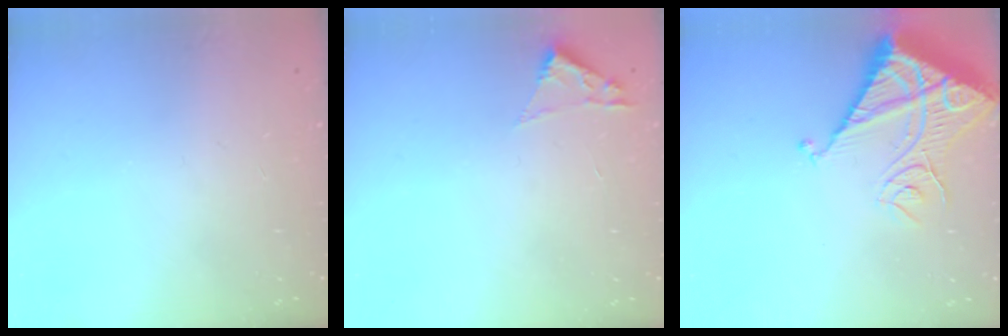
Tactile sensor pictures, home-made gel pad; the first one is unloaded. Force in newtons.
{"total": 1.8, "press": 1.8, "slide": 0.2}
{"total": 15.5, "press": 15.4, "slide": 1.6}